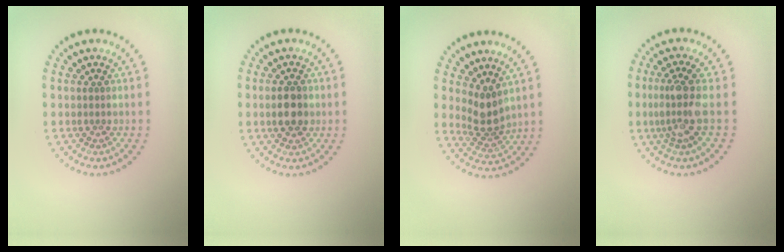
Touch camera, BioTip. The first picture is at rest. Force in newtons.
{"total": 3.0, "press": 3.0, "slide": 0.1}
{"total": 2.8, "press": 2.1, "slide": 1.8}
{"total": 3.3, "press": 2.5, "slide": 2.1}